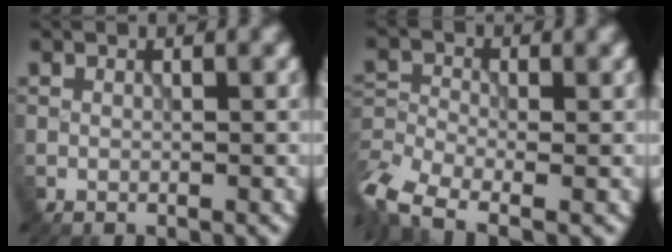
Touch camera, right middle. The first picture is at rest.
{"total": 6.4, "force": [-4.0, 3.1, 4.0], "torque": [-0.089, -0.010, -0.091]}